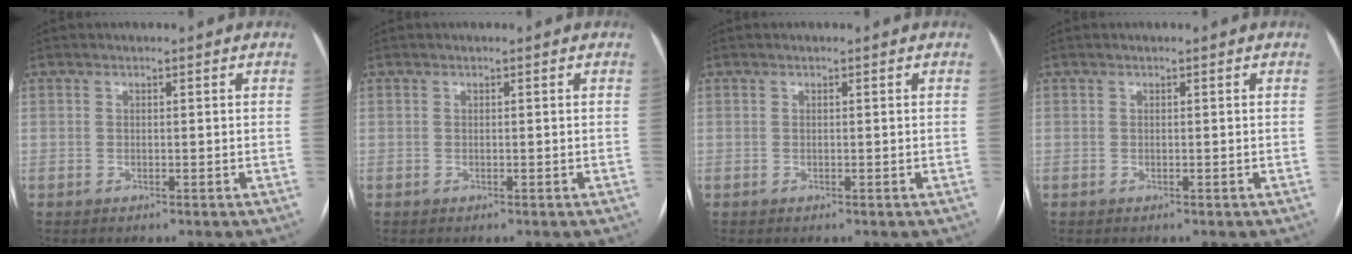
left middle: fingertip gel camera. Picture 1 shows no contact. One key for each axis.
{"total": 0.0}
{"total": 0.0}
{"total": 0.0}